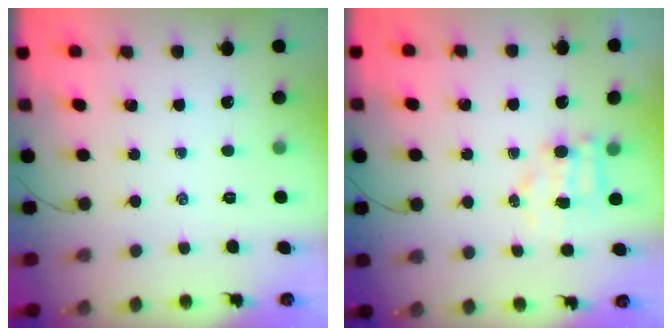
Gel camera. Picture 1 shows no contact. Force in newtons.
{"total": 4.8, "press": 4.8, "slide": 0.6}